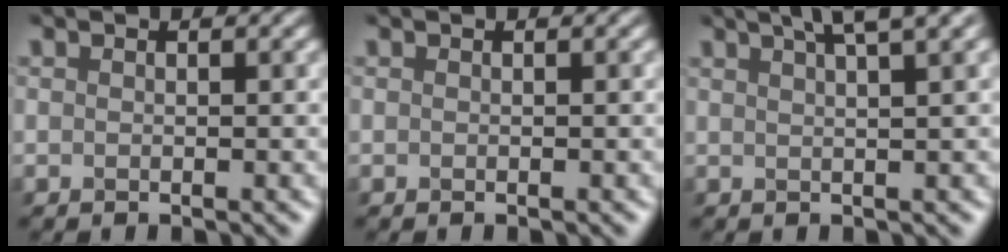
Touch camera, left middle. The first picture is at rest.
{"total": 0.0}
{"total": 4.8, "force": [3.3, 0.8, 3.3], "torque": [-0.038, 0.033, 0.039]}